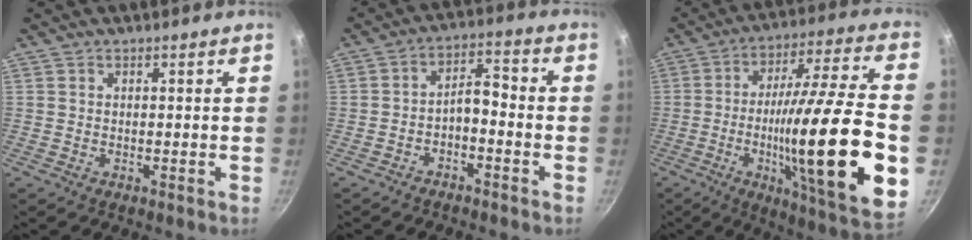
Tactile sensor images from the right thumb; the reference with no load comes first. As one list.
[{"total": 5.3, "force": [-2.7, 2.6, 3.9], "torque": [-0.058, 0.051, -0.042]}, {"total": 29.3, "force": [-5.6, 5.3, 28.3], "torque": [-0.436, 0.015, -0.084]}]